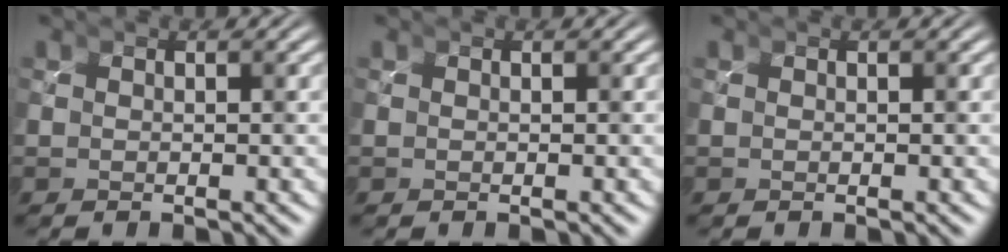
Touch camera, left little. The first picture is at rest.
{"total": 0.0}
{"total": 0.0}